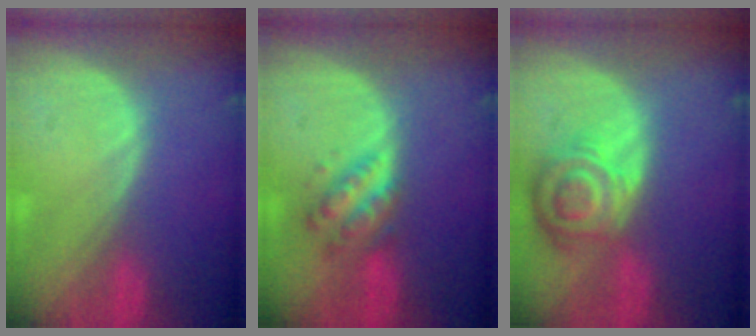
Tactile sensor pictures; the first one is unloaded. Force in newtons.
{"total": 5.2, "press": 5.2, "slide": 0.1}
{"total": 8.3, "press": 7.3, "slide": 3.9}